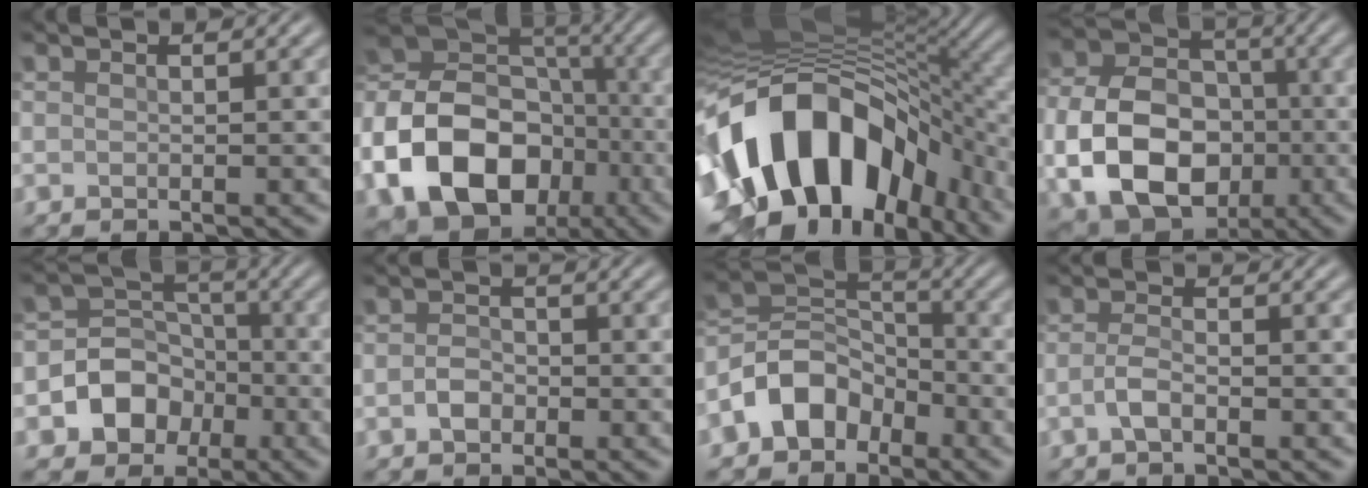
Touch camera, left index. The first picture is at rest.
{"total": 14.8, "force": [-5.3, 11.2, 8.0], "torque": [-0.177, -0.015, -0.104]}
{"total": 18.2, "force": [-4.3, 11.5, 13.5], "torque": [-0.237, -0.020, -0.064]}
{"total": 11.7, "force": [-2.8, 8.7, 7.3], "torque": [-0.145, -0.023, -0.052]}
{"total": 6.6, "force": [-2.6, 5.7, 2.1], "torque": [-0.012, 0.006, -0.075]}
{"total": 1.6, "force": [-0.7, 1.2, 0.8], "torque": [-0.017, 0.002, -0.016]}
{"total": 5.7, "force": [-3.3, 4.0, 2.4], "torque": [-0.031, 0.007, -0.075]}
{"total": 1.8, "force": [-0.8, 0.7, 1.5], "torque": [-0.033, 0.002, -0.020]}